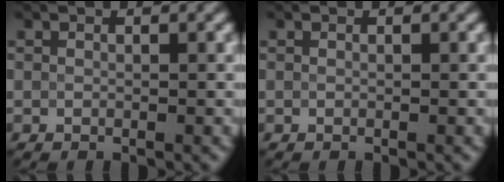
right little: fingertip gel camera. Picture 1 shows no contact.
{"total": 0.0}